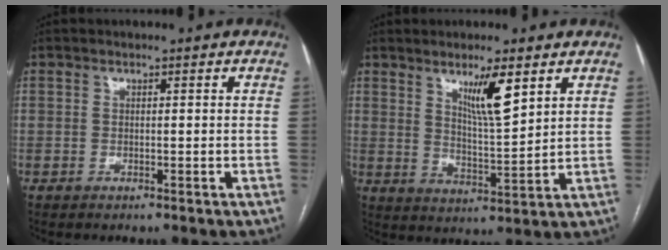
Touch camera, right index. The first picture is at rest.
{"total": 7.3, "force": [4.1, 0.7, 6.1], "torque": [-0.109, -0.012, 0.076]}